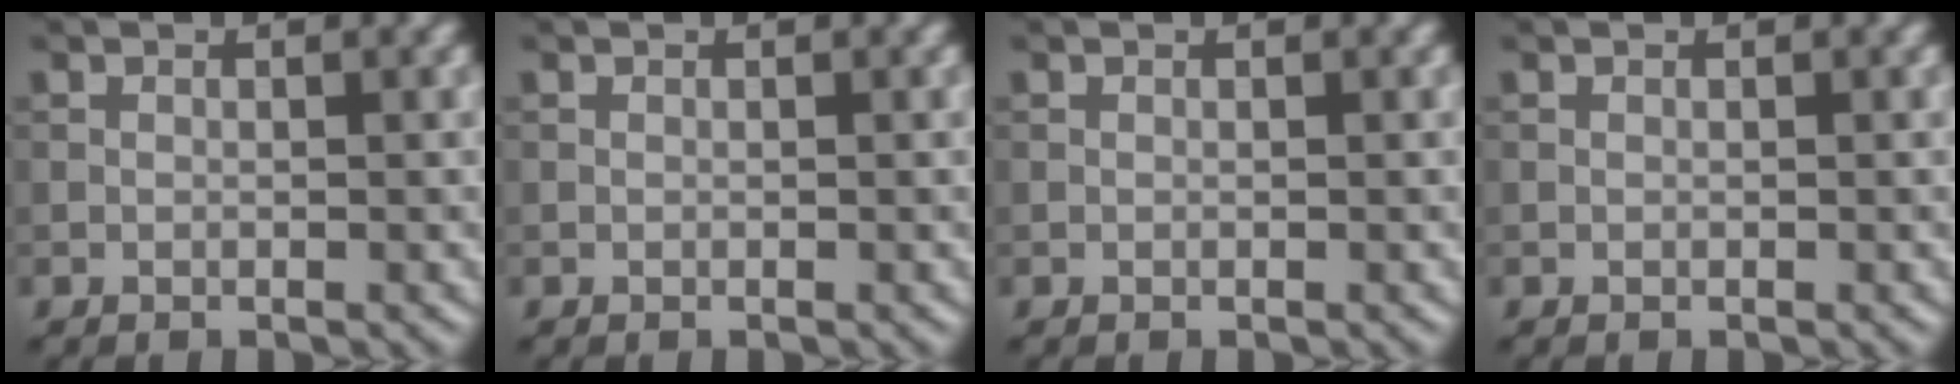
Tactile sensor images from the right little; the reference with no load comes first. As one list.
[{"total": 0.0}, {"total": 0.0}, {"total": 0.0}]